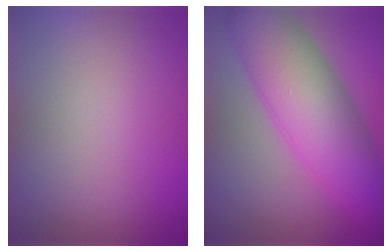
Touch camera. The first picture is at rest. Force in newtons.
{"total": 9.2, "press": 9.2, "slide": 0.1}